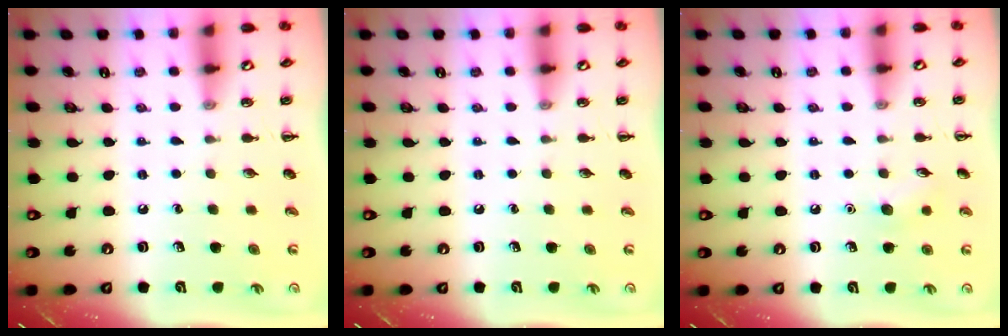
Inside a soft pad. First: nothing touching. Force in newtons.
{"total": 0.0}
{"total": 5.9, "press": 5.7, "slide": 1.4}